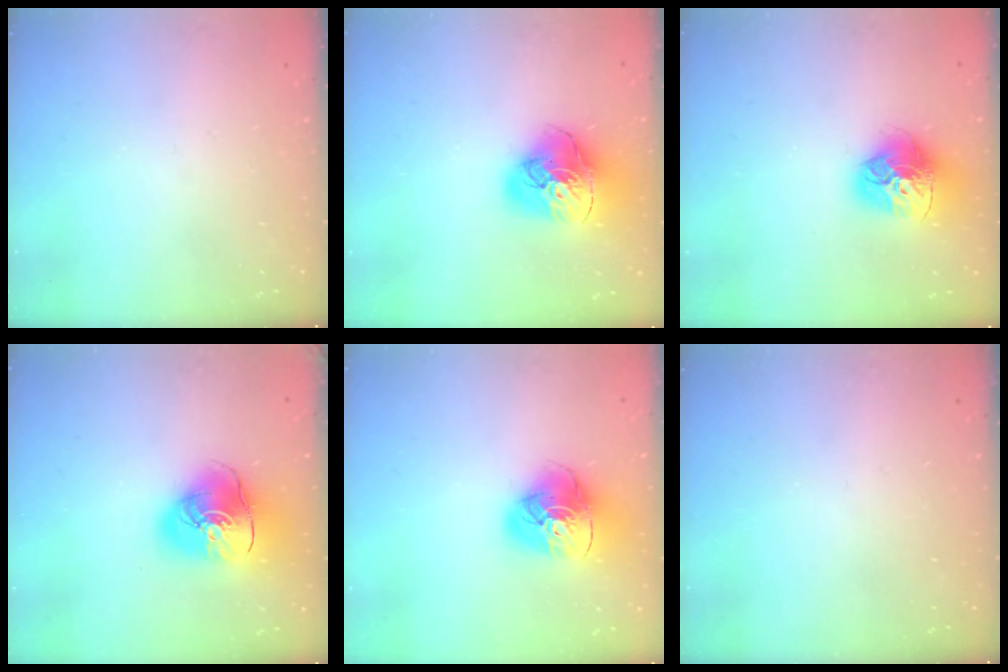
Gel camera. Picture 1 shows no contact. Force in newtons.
{"total": 18.6, "press": 18.5, "slide": 2.0}
{"total": 16.9, "press": 16.8, "slide": 1.7}
{"total": 14.7, "press": 14.5, "slide": 2.2}
{"total": 13.8, "press": 13.7, "slide": 1.4}
{"total": 0.0}